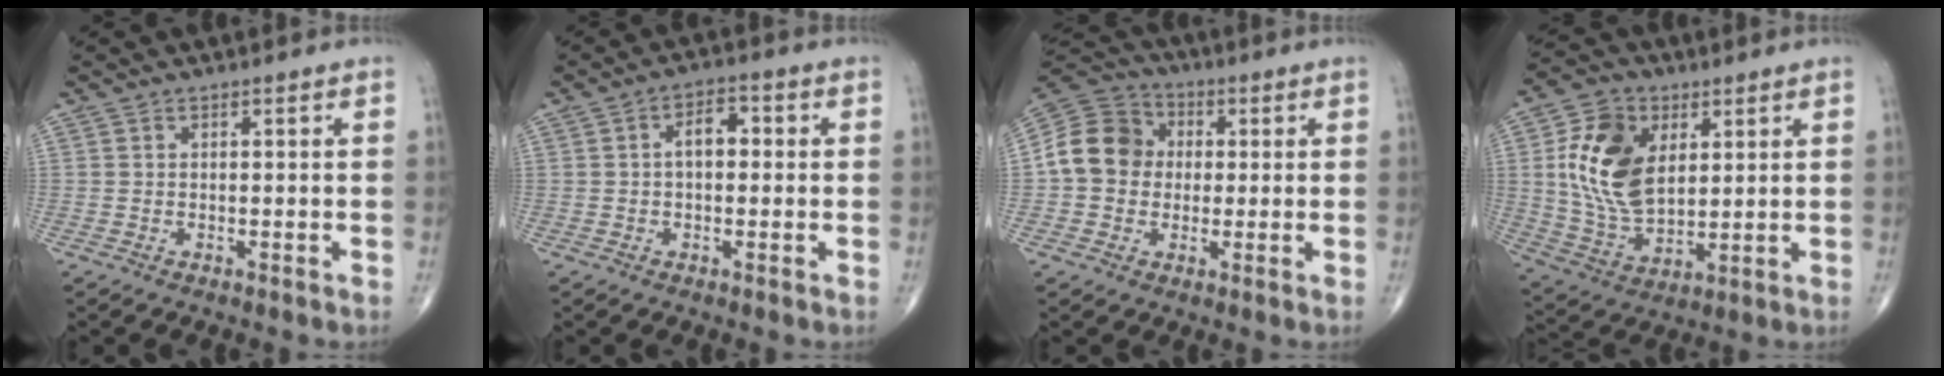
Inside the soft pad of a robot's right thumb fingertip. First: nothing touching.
{"total": 4.7, "force": [0.3, 2.7, 3.9], "torque": [-0.051, 0.015, -0.004]}
{"total": 12.0, "force": [0.5, 10.3, 6.1], "torque": [-0.096, 0.029, -0.003]}
{"total": 15.8, "force": [3.8, 10.2, 11.5], "torque": [-0.194, -0.015, 0.075]}